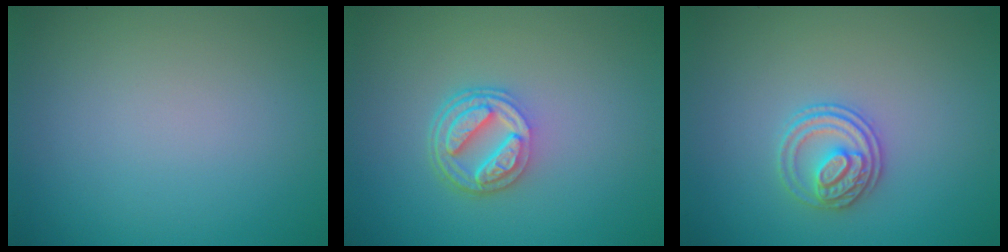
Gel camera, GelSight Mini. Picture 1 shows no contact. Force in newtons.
{"total": 4.3, "press": 3.3, "slide": 2.8}
{"total": 2.7, "press": 2.6, "slide": 0.7}